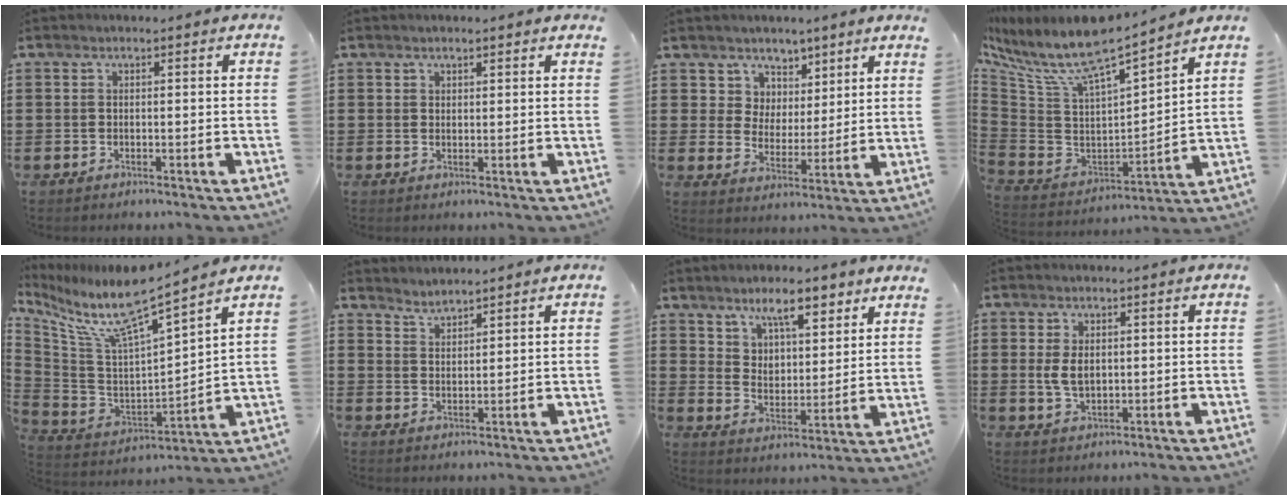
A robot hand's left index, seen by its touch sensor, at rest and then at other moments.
{"total": 1.6, "force": [1.4, 0.7, 0.1], "torque": [0.003, 0.000, 0.027]}
{"total": 5.8, "force": [4.5, 3.5, -0.6], "torque": [-0.027, -0.020, 0.085]}
{"total": 9.5, "force": [7.5, 1.6, 5.7], "torque": [-0.141, -0.057, 0.125]}
{"total": 10.3, "force": [8.3, 0.6, 6.1], "torque": [-0.159, -0.071, 0.135]}
{"total": 2.6, "force": [2.5, 0.0, -0.5], "torque": [0.002, -0.007, 0.049]}
{"total": 8.0, "force": [6.8, 2.2, 3.5], "torque": [-0.070, -0.022, 0.122]}
{"total": 3.8, "force": [0.5, 2.2, 3.0], "torque": [-0.069, 0.006, 0.005]}